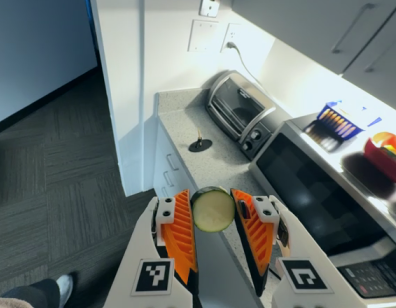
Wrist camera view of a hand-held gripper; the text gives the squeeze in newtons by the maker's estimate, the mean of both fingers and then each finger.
{"total": 9.4, "left": 8.9, "right": 10.0}